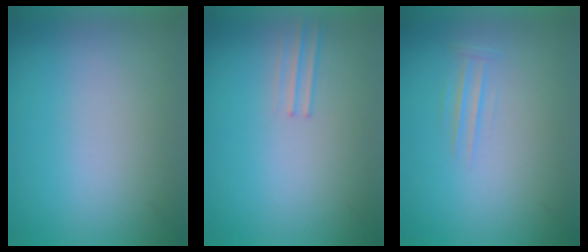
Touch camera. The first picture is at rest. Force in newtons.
{"total": 1.1}
{"total": 1.0}